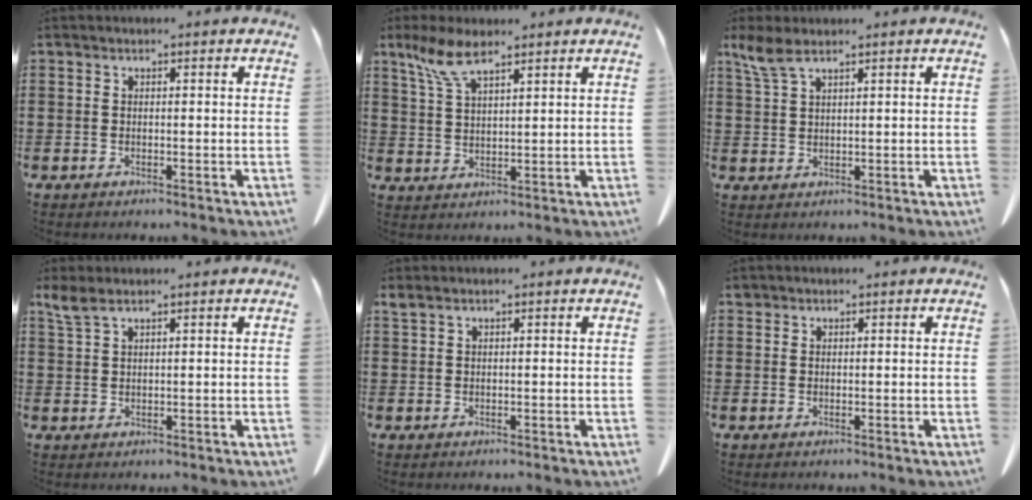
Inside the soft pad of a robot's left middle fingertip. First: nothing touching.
{"total": 6.4, "force": [4.2, 1.7, 4.5], "torque": [-0.106, -0.003, 0.074]}
{"total": 3.9, "force": [2.6, 1.0, 2.7], "torque": [-0.069, -0.001, 0.046]}
{"total": 2.8, "force": [1.9, 0.7, 2.0], "torque": [-0.044, 0.002, 0.034]}
{"total": 0.9, "force": [0.6, 0.1, 0.6], "torque": [-0.014, 0.000, 0.012]}
{"total": 0.7, "force": [0.6, 0.4, 0.1], "torque": [-0.005, 0.002, 0.012]}